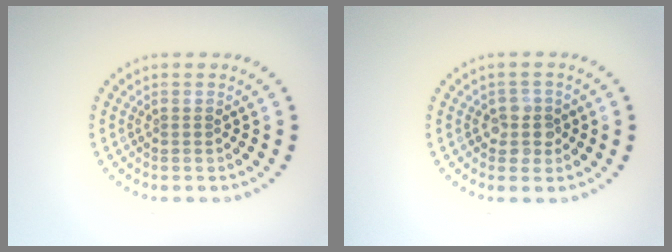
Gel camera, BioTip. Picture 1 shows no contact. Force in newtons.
{"total": 2.3, "press": 2.1, "slide": 1.0}